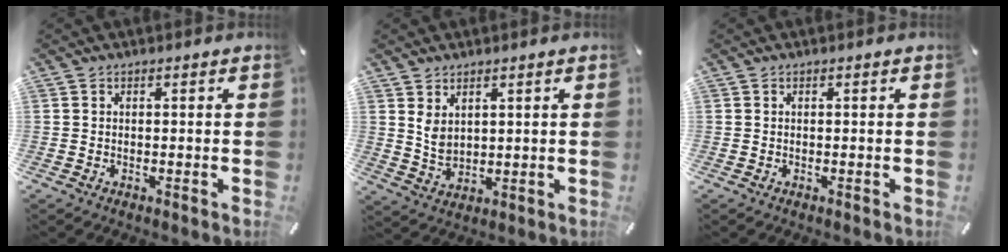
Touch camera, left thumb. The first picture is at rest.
{"total": 4.4, "force": [2.4, 2.8, 2.4], "torque": [-0.065, -0.012, 0.042]}
{"total": 0.0}